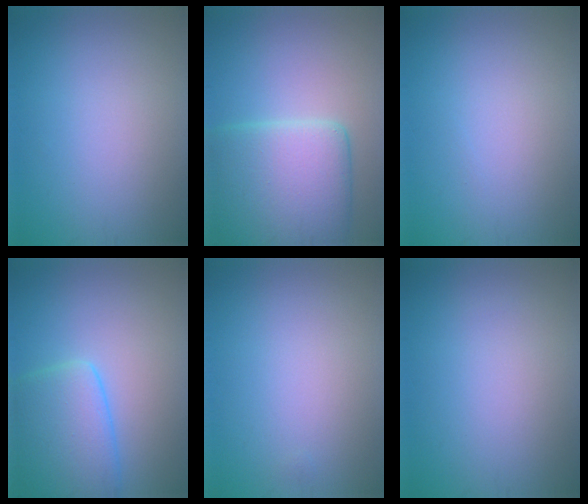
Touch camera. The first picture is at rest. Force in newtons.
{"total": 9.0, "press": 9.0, "slide": 0.6}
{"total": 0.0}
{"total": 5.9, "press": 5.9, "slide": 0.5}
{"total": 0.0}
{"total": 0.0}